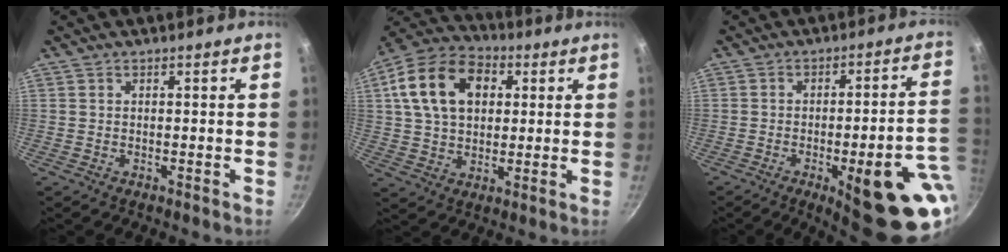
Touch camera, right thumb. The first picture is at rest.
{"total": 17.0, "force": [4.5, 11.8, 11.3], "torque": [-0.181, 0.016, 0.065]}
{"total": 21.5, "force": [-7.1, 6.1, 19.4], "torque": [-0.202, 0.017, -0.086]}